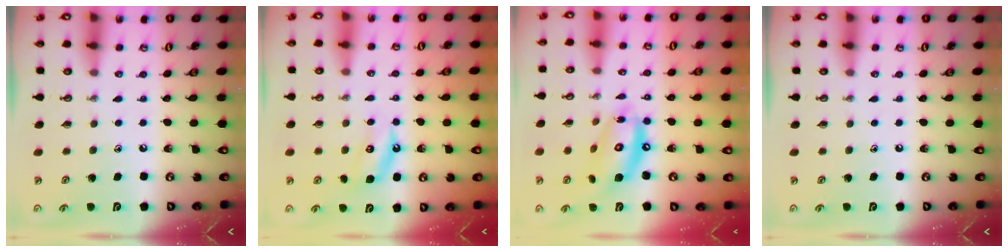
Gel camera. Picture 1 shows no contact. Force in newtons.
{"total": 5.0, "press": 4.9, "slide": 1.0}
{"total": 14.2, "press": 14.1, "slide": 1.2}
{"total": 0.0}